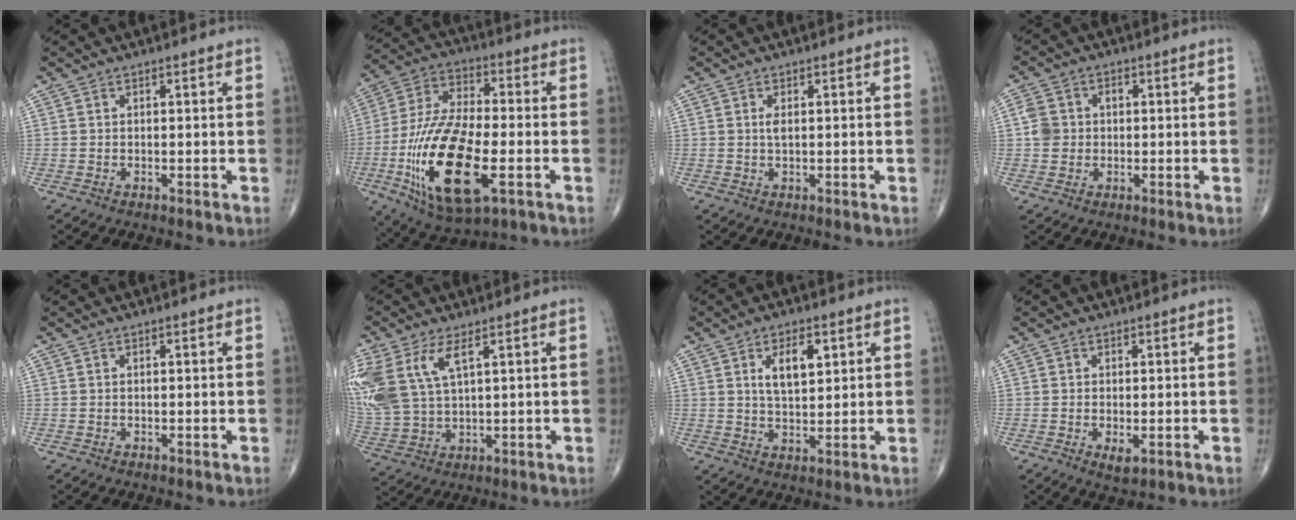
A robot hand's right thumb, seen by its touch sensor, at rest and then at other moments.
{"total": 23.6, "force": [-6.7, 10.1, 20.3], "torque": [-0.417, 0.005, -0.110]}
{"total": 0.6, "force": [0.1, 0.2, 0.6], "torque": [-0.009, 0.000, 0.001]}
{"total": 4.6, "force": [0.2, 4.2, 2.0], "torque": [-0.026, 0.011, -0.001]}
{"total": 0.0}
{"total": 14.9, "force": [5.8, 7.6, 11.4], "torque": [-0.279, -0.008, 0.125]}
{"total": 7.0, "force": [2.6, 3.4, 5.5], "torque": [-0.083, -0.015, 0.048]}
{"total": 2.3, "force": [-0.6, 1.0, 2.0], "torque": [-0.034, -0.005, -0.006]}